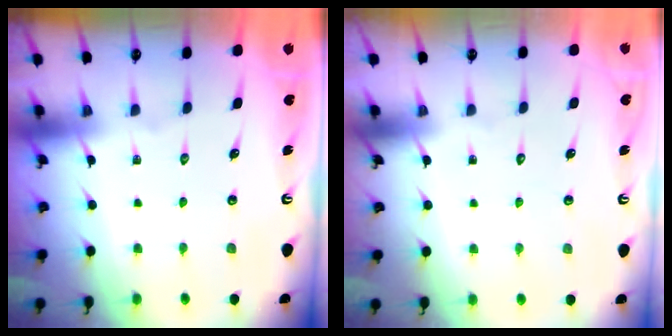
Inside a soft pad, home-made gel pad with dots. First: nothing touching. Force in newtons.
{"total": 1.6, "press": 1.6, "slide": 0.1}